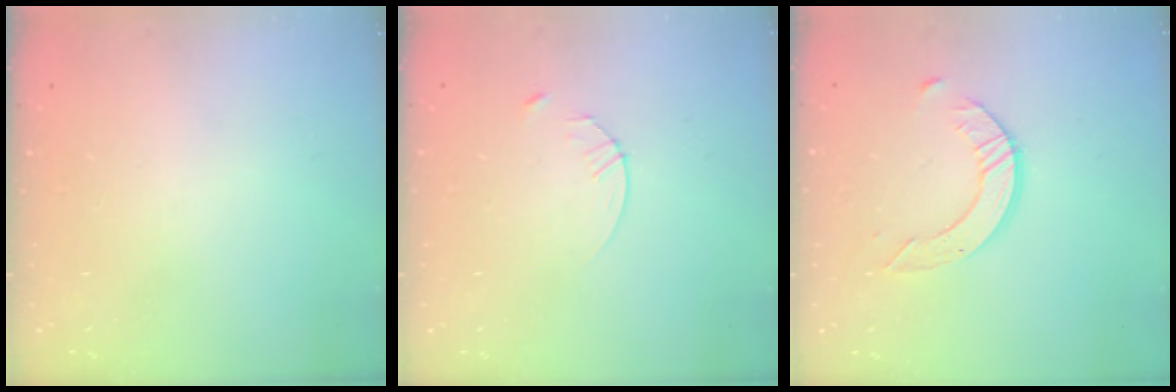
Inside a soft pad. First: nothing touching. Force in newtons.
{"total": 2.9, "press": 2.9, "slide": 0.4}
{"total": 6.5, "press": 6.5, "slide": 0.6}